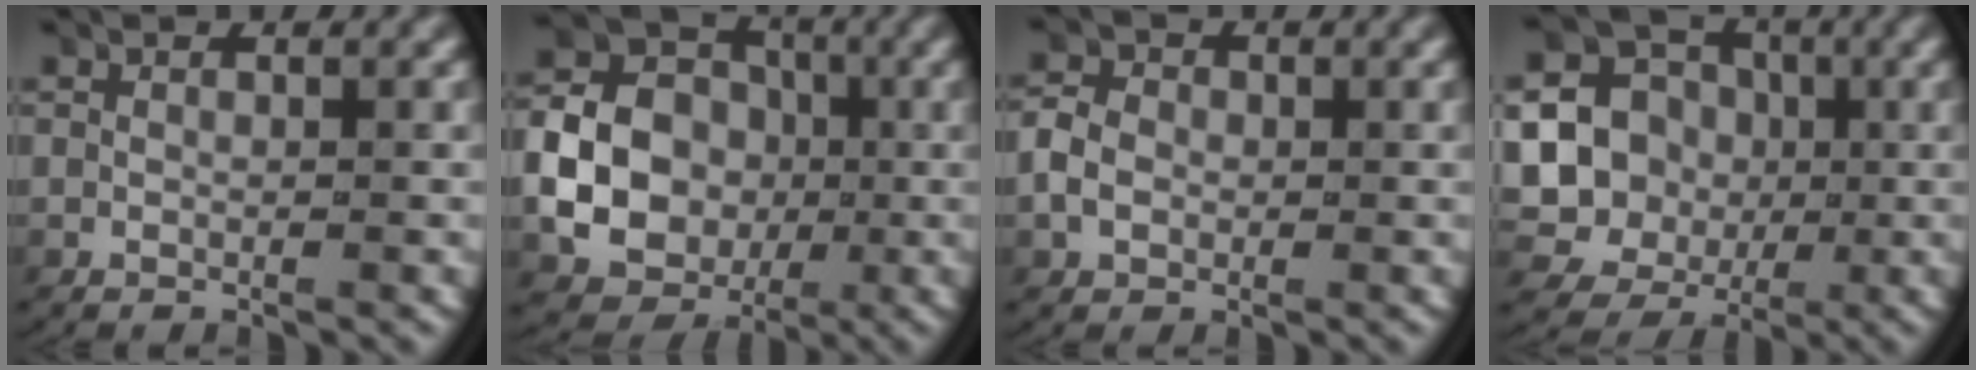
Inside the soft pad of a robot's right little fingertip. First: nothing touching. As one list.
[{"total": 12.5, "force": [-0.2, 11.3, 5.4], "torque": [-0.116, -0.012, -0.017]}, {"total": 2.4, "force": [-0.2, 2.1, 1.1], "torque": [-0.027, 0.005, -0.007]}, {"total": 17.2, "force": [0.2, 16.2, 5.7], "torque": [-0.170, -0.044, -0.005]}]